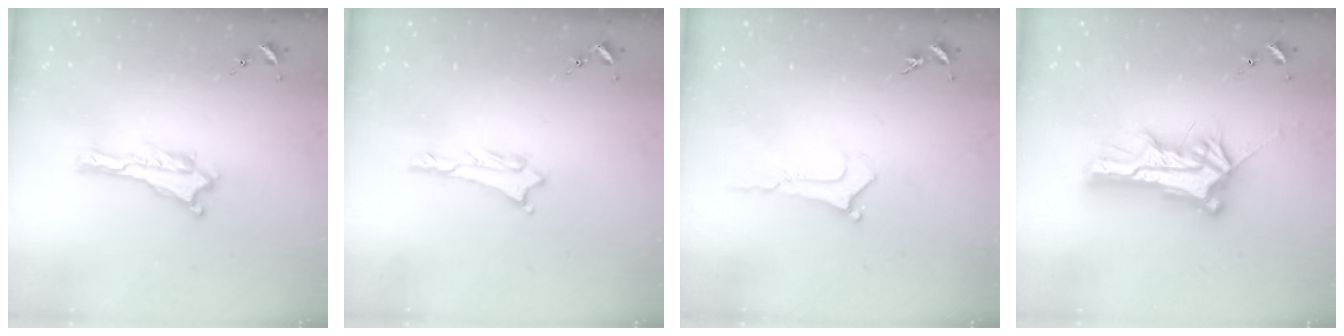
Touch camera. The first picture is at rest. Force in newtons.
{"total": 0.9, "press": 0.9, "slide": 0.1}
{"total": 0.0}
{"total": 10.5, "press": 10.4, "slide": 0.9}